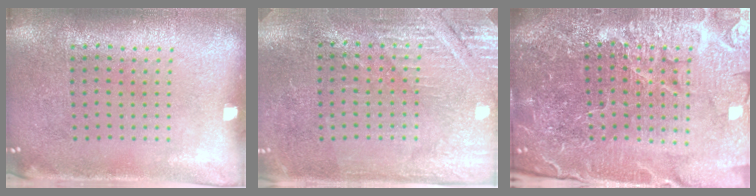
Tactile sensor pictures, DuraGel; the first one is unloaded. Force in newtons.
{"total": 2.8, "press": 2.8, "slide": 0.5}
{"total": 6.3, "press": 5.6, "slide": 3.0}